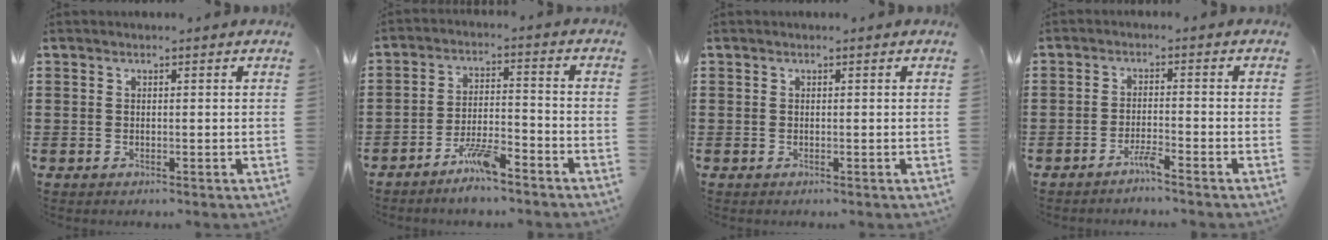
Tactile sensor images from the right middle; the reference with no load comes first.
{"total": 6.1, "force": [-4.8, 0.9, 3.6], "torque": [-0.079, -0.001, -0.092]}
{"total": 0.0}
{"total": 2.5, "force": [-2.0, -0.1, 1.4], "torque": [-0.033, -0.002, -0.039]}